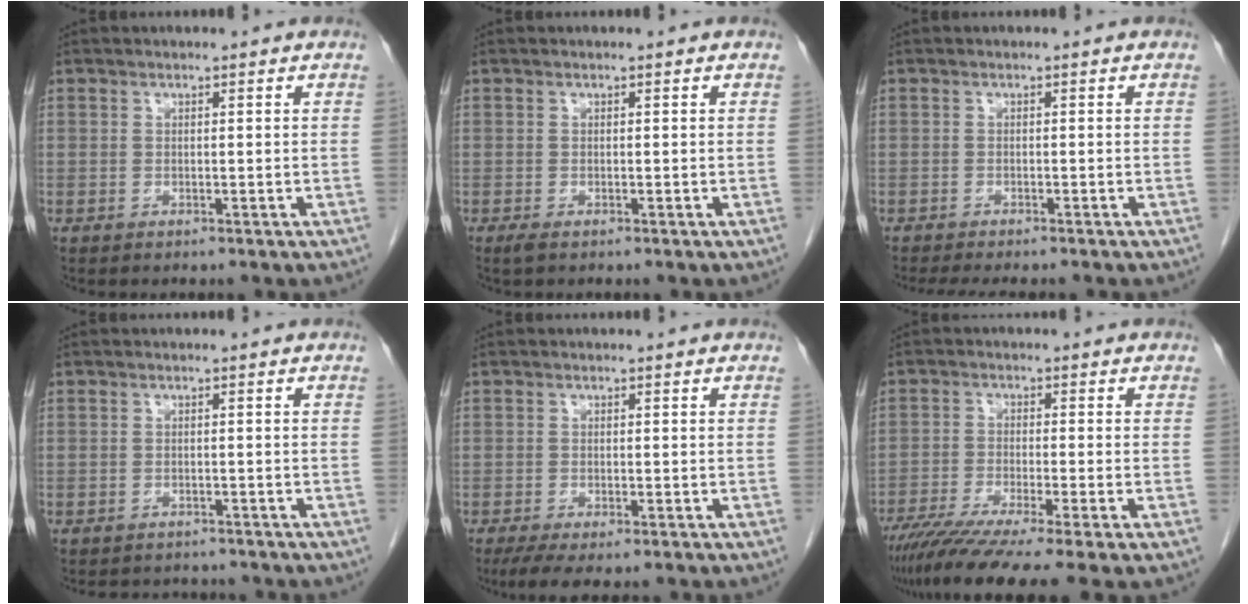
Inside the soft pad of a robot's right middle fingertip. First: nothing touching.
{"total": 0.9, "force": [-0.6, 0.2, 0.6], "torque": [-0.014, -0.003, -0.009]}
{"total": 6.5, "force": [-5.6, 1.2, 3.1], "torque": [-0.038, -0.010, -0.081]}
{"total": 3.8, "force": [-3.5, 1.5, 0.3], "torque": [-0.005, 0.001, -0.045]}
{"total": 4.3, "force": [-2.9, 1.1, 3.0], "torque": [-0.054, -0.013, -0.046]}
{"total": 11.9, "force": [-9.0, -0.6, 7.8], "torque": [-0.126, -0.035, -0.144]}